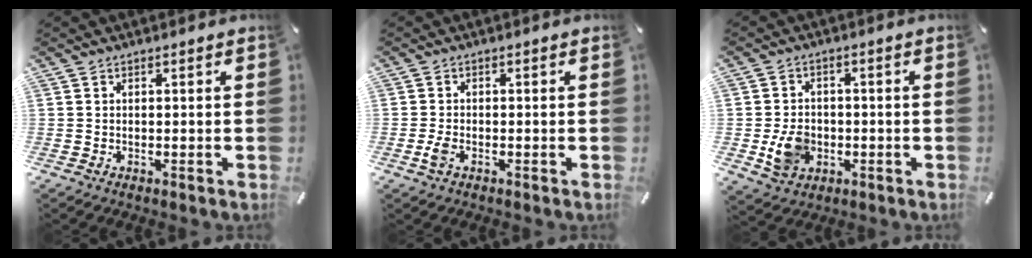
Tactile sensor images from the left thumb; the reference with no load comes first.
{"total": 2.7, "force": [-1.1, 1.3, 2.0], "torque": [-0.055, -0.004, -0.025]}
{"total": 8.0, "force": [-1.5, 6.8, 4.0], "torque": [-0.073, 0.004, -0.028]}